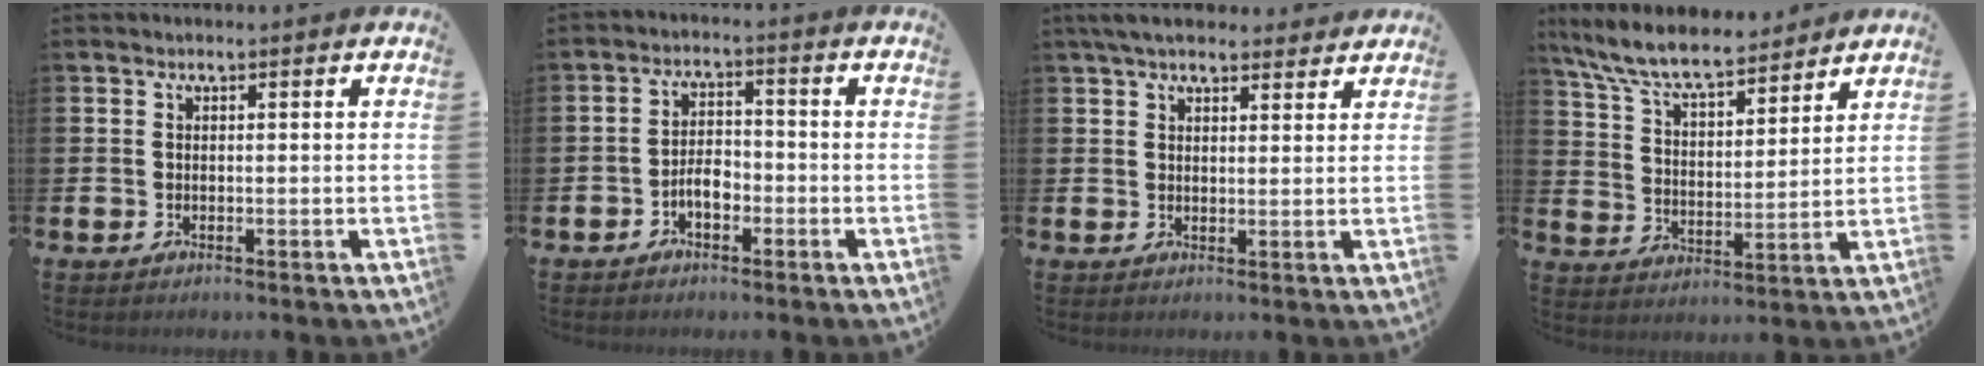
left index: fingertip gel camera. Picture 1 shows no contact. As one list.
[{"total": 3.2, "force": [-1.6, 1.7, 2.1], "torque": [-0.037, 0.007, -0.033]}, {"total": 5.0, "force": [4.5, 1.6, 1.5], "torque": [-0.039, -0.010, 0.084]}, {"total": 8.7, "force": [7.9, 1.6, 3.2], "torque": [-0.097, -0.043, 0.142]}]